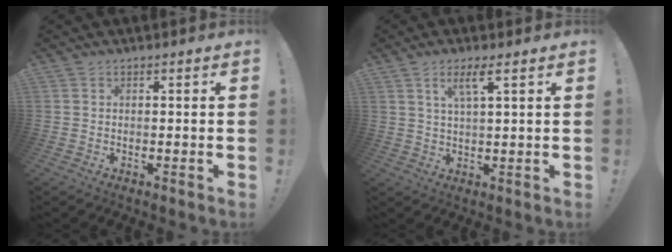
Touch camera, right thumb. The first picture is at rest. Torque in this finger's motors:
{"motor_torque": [-0.16, 0.15, 0.06, 0.55, 0.20]}